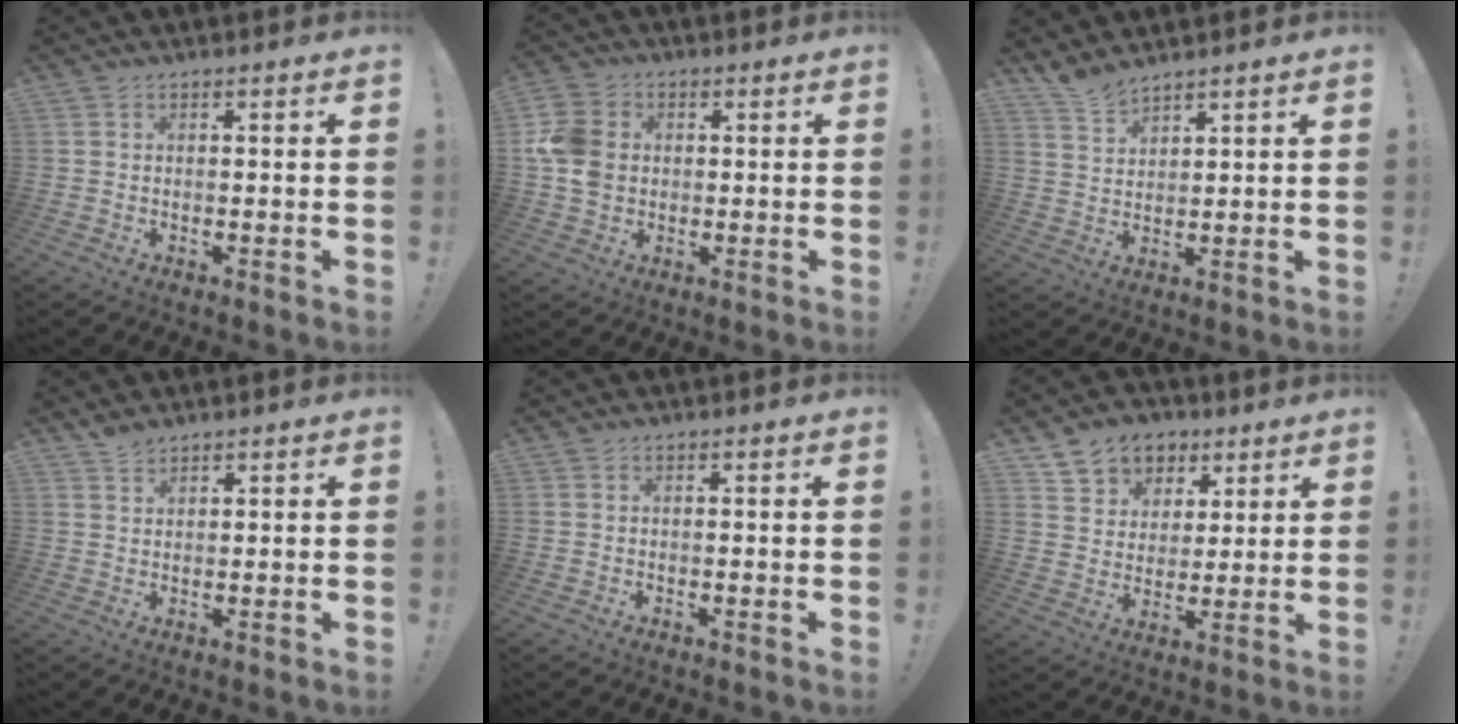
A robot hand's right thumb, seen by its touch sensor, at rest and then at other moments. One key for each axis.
{"total": 11.0, "fx": 0.5, "fy": 9.1, "fz": 6.2, "tx": -0.136, "ty": 0.013, "tz": 0.013}
{"total": 5.1, "fx": 4.8, "fy": 1.1, "fz": 1.3, "tx": -0.035, "ty": -0.028, "tz": 0.093}
{"total": 2.6, "fx": 2.3, "fy": 0.9, "fz": 0.7, "tx": -0.012, "ty": -0.013, "tz": 0.044}
{"total": 0.0}
{"total": 8.9, "fx": 4.8, "fy": 7.3, "fz": 1.5, "tx": -0.018, "ty": -0.036, "tz": 0.096}